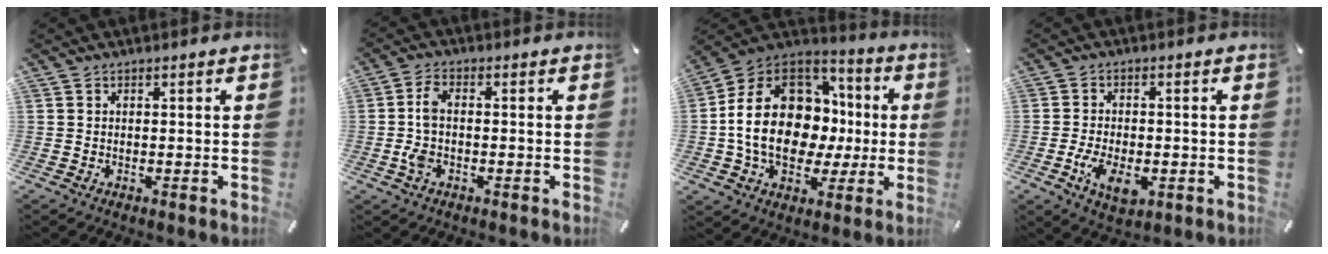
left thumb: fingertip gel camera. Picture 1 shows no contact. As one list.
[{"total": 4.4, "force": [-0.8, 2.2, 3.8], "torque": [-0.087, 0.002, -0.018]}, {"total": 19.8, "force": [-1.2, 15.6, 12.1], "torque": [-0.250, 0.000, -0.017]}, {"total": 6.7, "force": [-2.2, 3.8, 5.1], "torque": [-0.113, 0.002, -0.041]}]